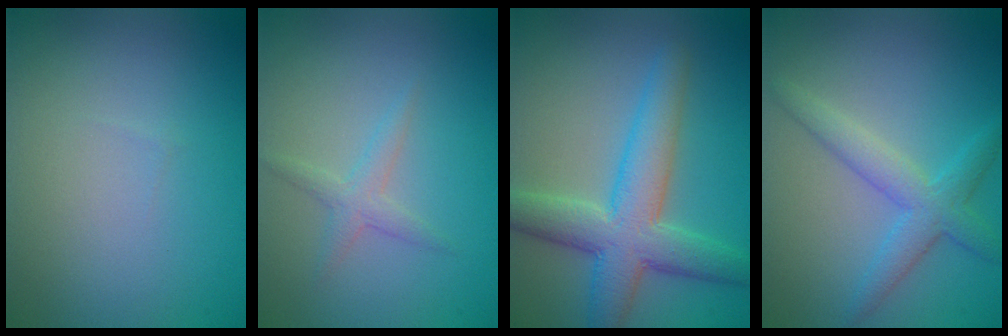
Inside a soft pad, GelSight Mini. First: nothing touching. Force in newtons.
{"total": 1.6, "press": 1.6, "slide": 0.1}
{"total": 6.5, "press": 6.5, "slide": 0.1}
{"total": 3.4, "press": 3.4, "slide": 0.1}